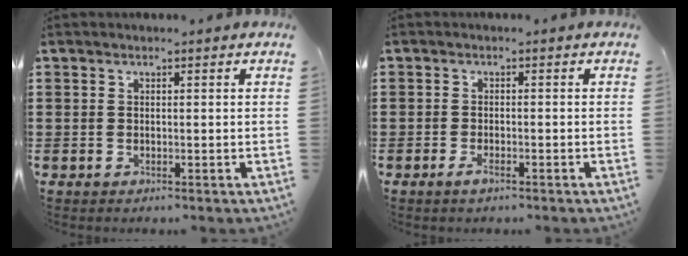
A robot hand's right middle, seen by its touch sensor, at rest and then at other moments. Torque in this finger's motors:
{"motor_torque": [-0.03, 0.18, -0.01, -0.06]}